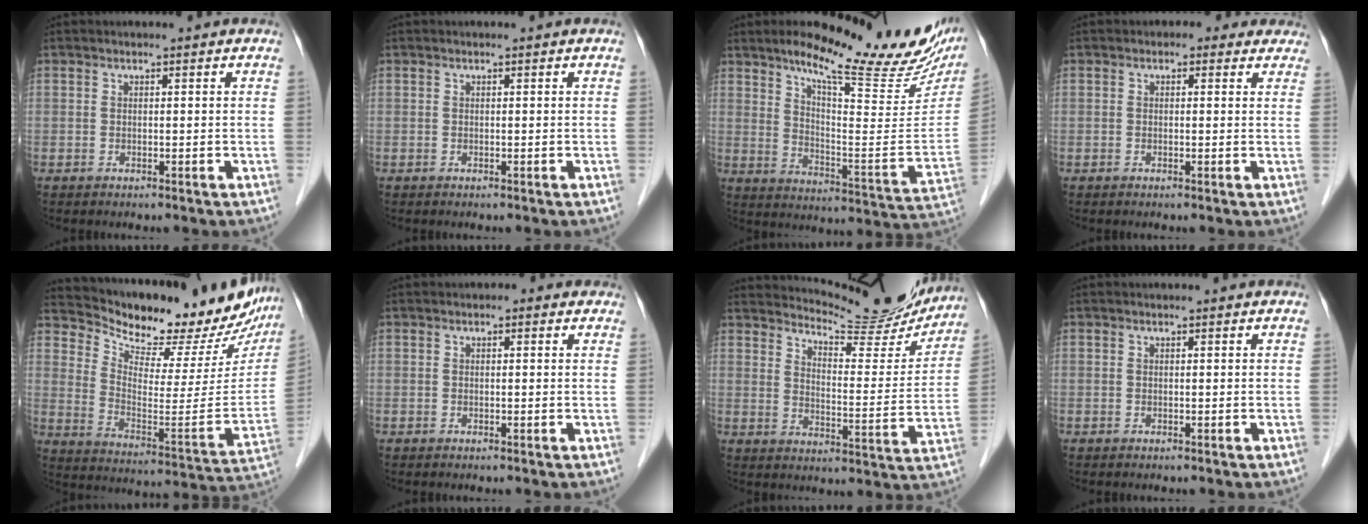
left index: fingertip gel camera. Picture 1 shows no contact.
{"total": 0.0}
{"total": 22.6, "force": [17.2, 4.4, 13.9], "torque": [-0.198, -0.025, 0.229]}
{"total": 3.0, "force": [2.1, 2.0, 0.8], "torque": [0.001, 0.009, 0.011]}
{"total": 23.4, "force": [21.3, 5.2, 8.0], "torque": [-0.119, -0.072, 0.284]}
{"total": 0.9, "force": [0.4, 0.6, 0.4], "torque": [-0.003, 0.004, -0.002]}
{"total": 17.2, "force": [16.4, 2.5, 4.6], "torque": [-0.064, -0.048, 0.208]}
{"total": 0.0}